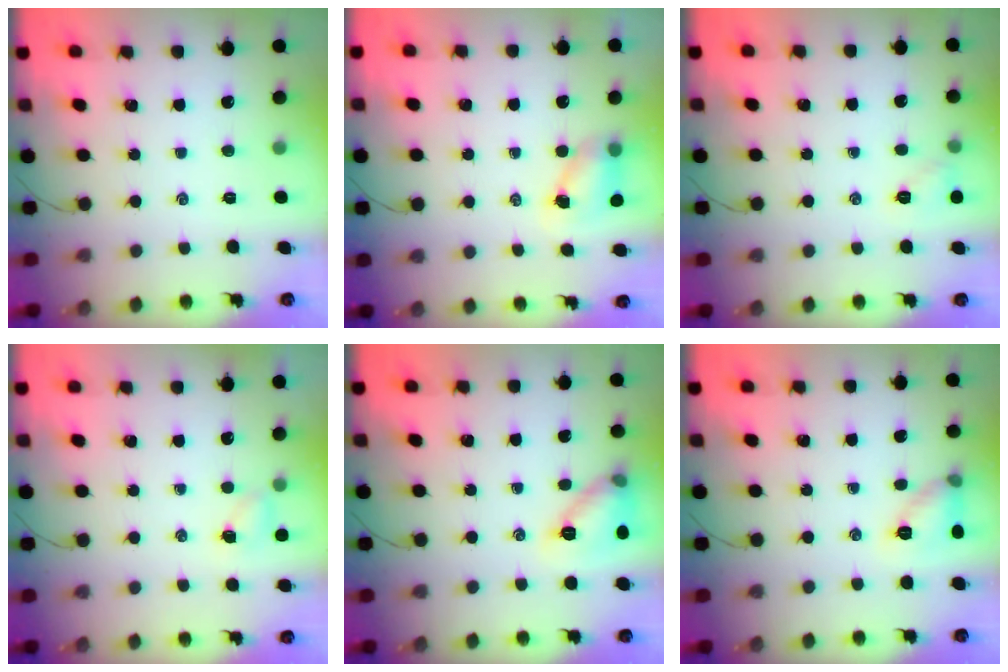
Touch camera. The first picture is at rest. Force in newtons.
{"total": 5.5, "press": 5.5, "slide": 0.5}
{"total": 5.9, "press": 5.7, "slide": 1.3}
{"total": 3.6, "press": 3.4, "slide": 1.1}
{"total": 11.2, "press": 11.1, "slide": 1.3}
{"total": 8.8, "press": 8.7, "slide": 1.3}